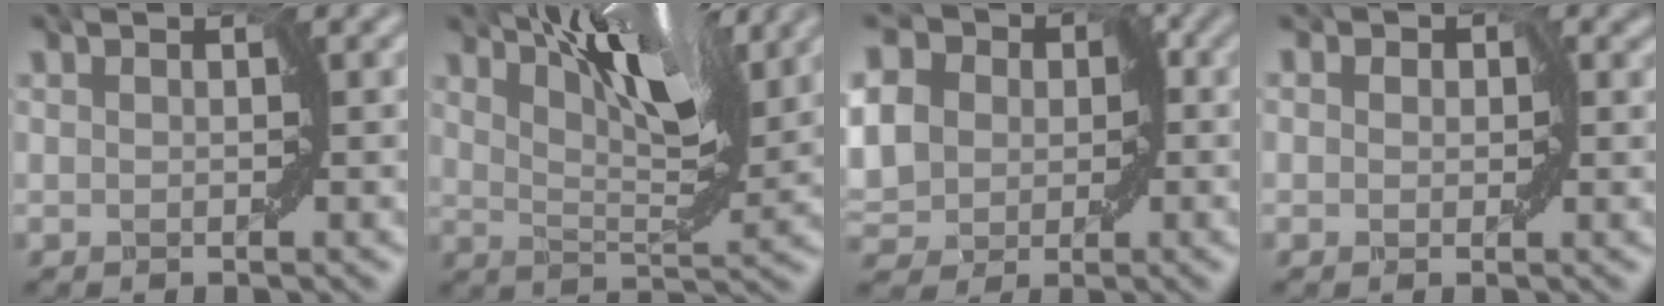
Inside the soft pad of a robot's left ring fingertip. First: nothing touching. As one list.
[{"total": 7.5, "force": [4.8, 2.1, 5.4], "torque": [-0.076, 0.004, 0.080]}, {"total": 10.8, "force": [1.7, 9.3, 5.3], "torque": [-0.125, 0.016, 0.020]}, {"total": 1.0, "force": [0.0, 1.0, 0.0], "torque": [0.009, -0.004, 0.000]}]